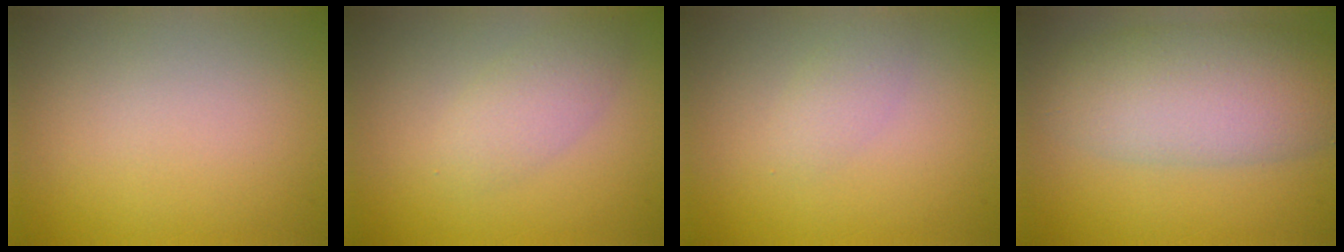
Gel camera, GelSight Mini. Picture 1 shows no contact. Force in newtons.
{"total": 2.4, "press": 2.4, "slide": 0.0}
{"total": 1.5, "press": 1.5, "slide": 0.1}
{"total": 7.9, "press": 7.8, "slide": 0.3}